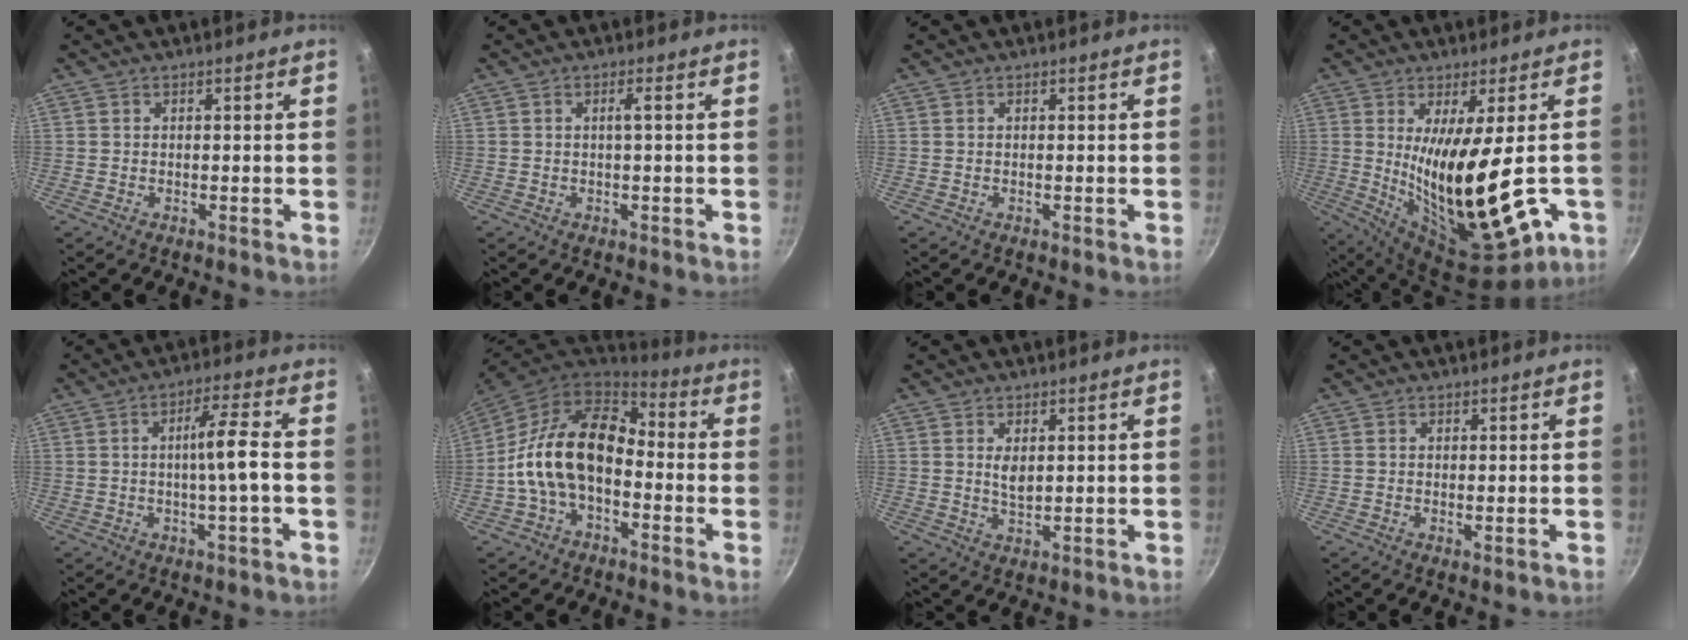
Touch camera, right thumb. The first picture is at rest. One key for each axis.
{"total": 1.4, "fx": 0.0, "fy": 0.0, "fz": 1.4, "tx": -0.028, "ty": 0.002, "tz": 0.002}
{"total": 0.0}
{"total": 21.3, "fx": -2.7, "fy": 6.9, "fz": 19.9, "tx": -0.319, "ty": -0.034, "tz": -0.015}
{"total": 7.0, "fx": -0.8, "fy": 0.4, "fz": 7.0, "tx": -0.118, "ty": 0.020, "tz": -0.011}
{"total": 16.2, "fx": -2.2, "fy": 10.5, "fz": 12.2, "tx": -0.197, "ty": 0.045, "tz": -0.055}
{"total": 3.2, "fx": 1.0, "fy": 1.7, "fz": 2.5, "tx": -0.043, "ty": -0.009, "tz": 0.020}
{"total": 0.7, "fx": 0.1, "fy": 0.1, "fz": 0.7, "tx": -0.012, "ty": -0.004, "tz": -0.001}